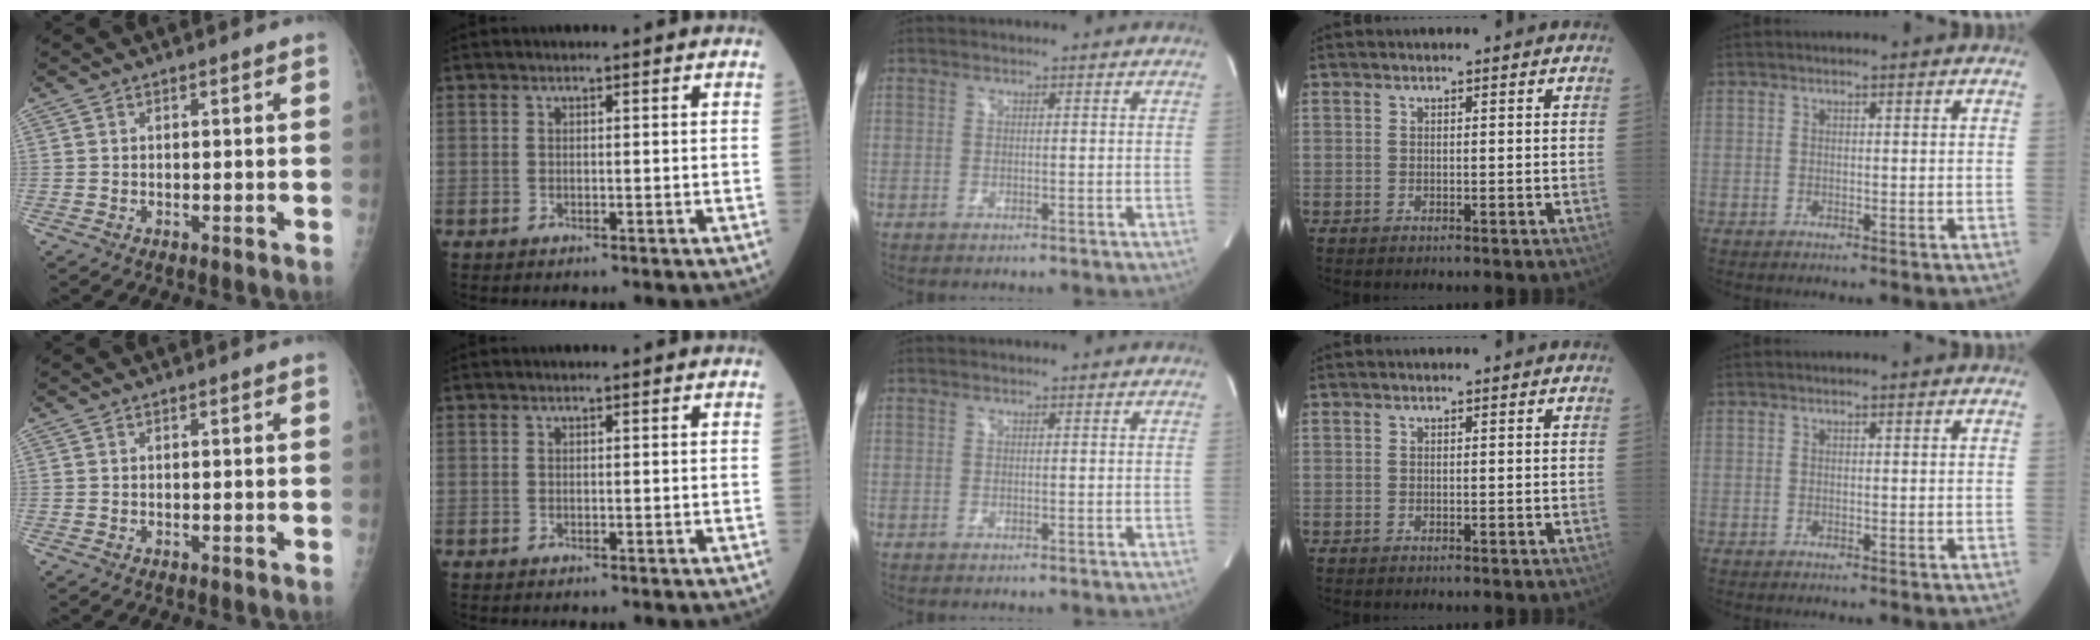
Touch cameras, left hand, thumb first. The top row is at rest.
{}